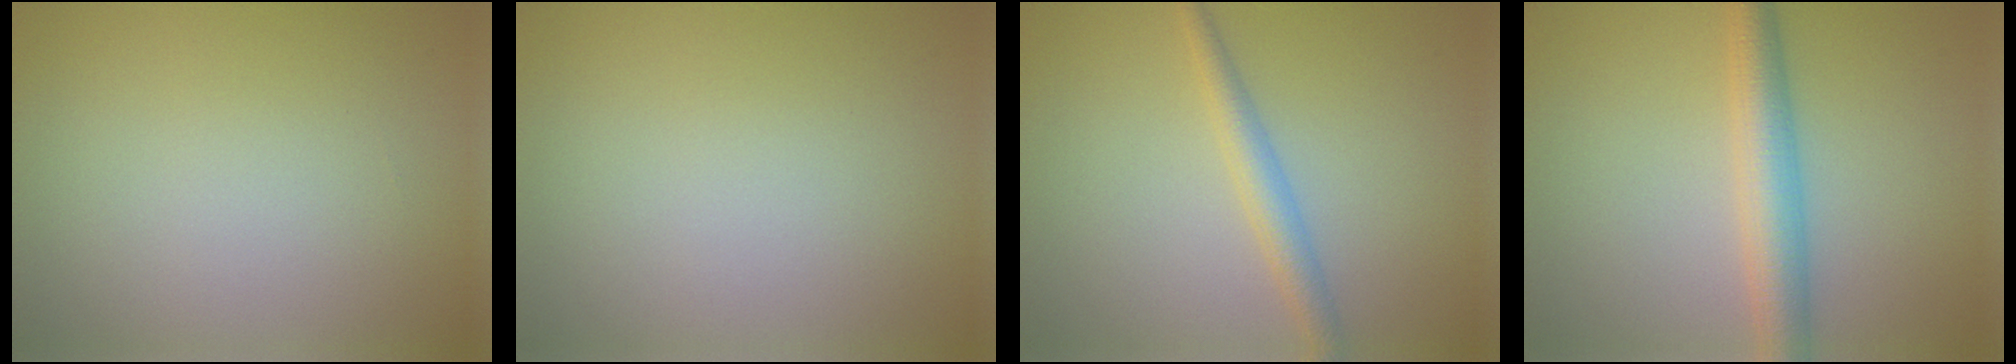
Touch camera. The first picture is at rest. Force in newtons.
{"total": 0.0}
{"total": 2.3, "press": 2.3, "slide": 0.1}
{"total": 4.3, "press": 4.3, "slide": 0.1}